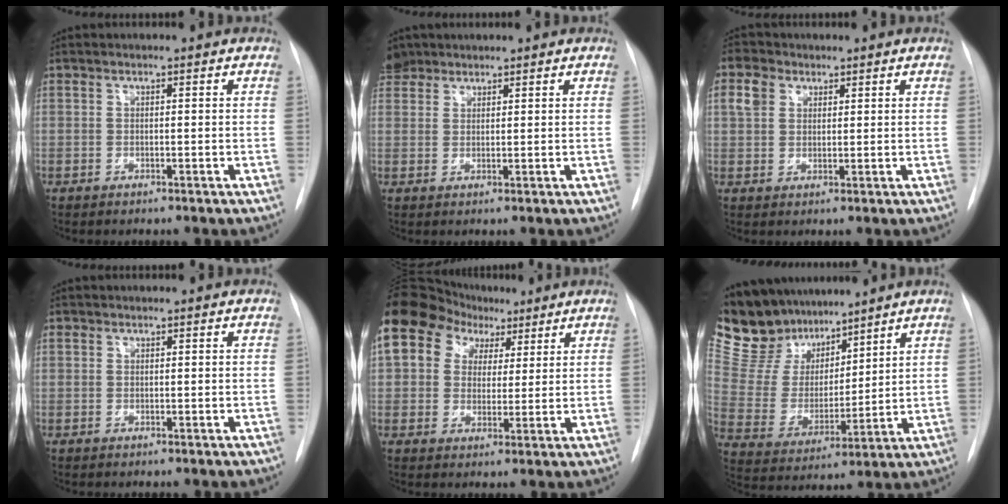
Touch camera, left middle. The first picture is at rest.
{"total": 4.4, "force": [3.6, 2.6, 0.4], "torque": [-0.007, 0.012, 0.069]}
{"total": 4.7, "force": [2.2, 3.7, 2.0], "torque": [-0.053, 0.018, 0.043]}
{"total": 0.5, "force": [0.3, 0.4, 0.1], "torque": [0.005, 0.005, 0.003]}
{"total": 19.9, "force": [9.7, 15.1, 8.6], "torque": [-0.227, 0.098, 0.183]}
{"total": 15.4, "force": [13.1, 6.8, 4.3], "torque": [-0.090, 0.026, 0.254]}